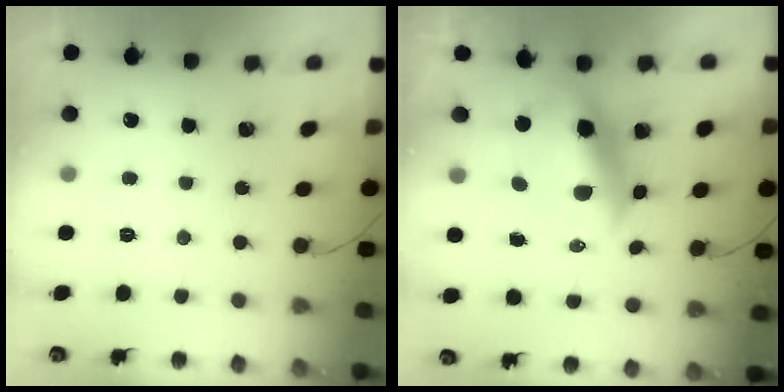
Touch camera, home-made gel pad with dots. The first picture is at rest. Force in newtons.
{"total": 11.9, "press": 11.4, "slide": 3.3}